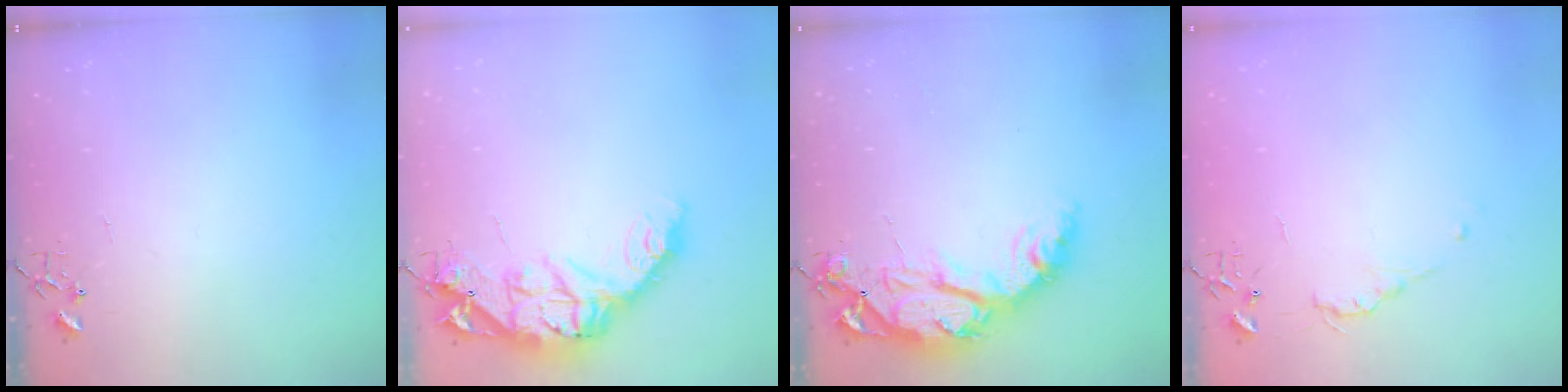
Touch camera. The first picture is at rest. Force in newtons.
{"total": 15.6, "press": 15.5, "slide": 1.3}
{"total": 18.0, "press": 17.9, "slide": 1.7}
{"total": 3.7, "press": 3.7, "slide": 0.5}